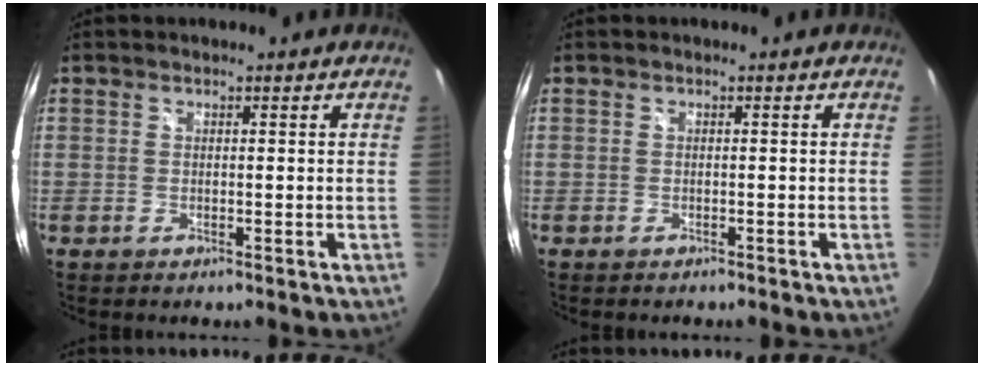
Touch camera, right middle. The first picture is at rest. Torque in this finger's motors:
{"motor_torque": [-0.47, 0.10, 0.10, 0.00]}